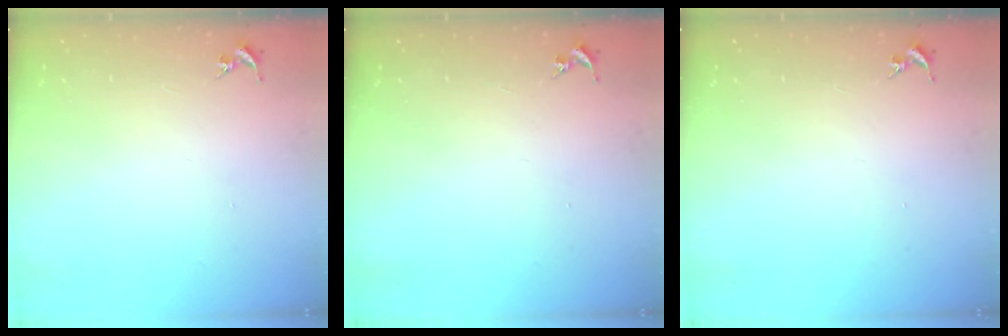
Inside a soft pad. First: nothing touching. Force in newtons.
{"total": 0.0}
{"total": 0.0}